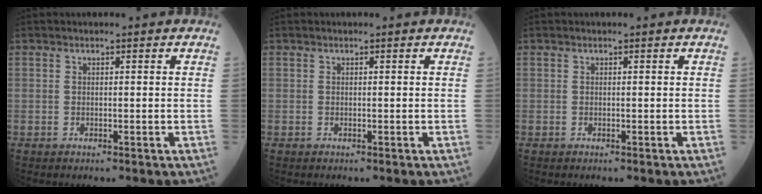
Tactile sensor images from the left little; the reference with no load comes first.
{"total": 0.0}
{"total": 0.0}